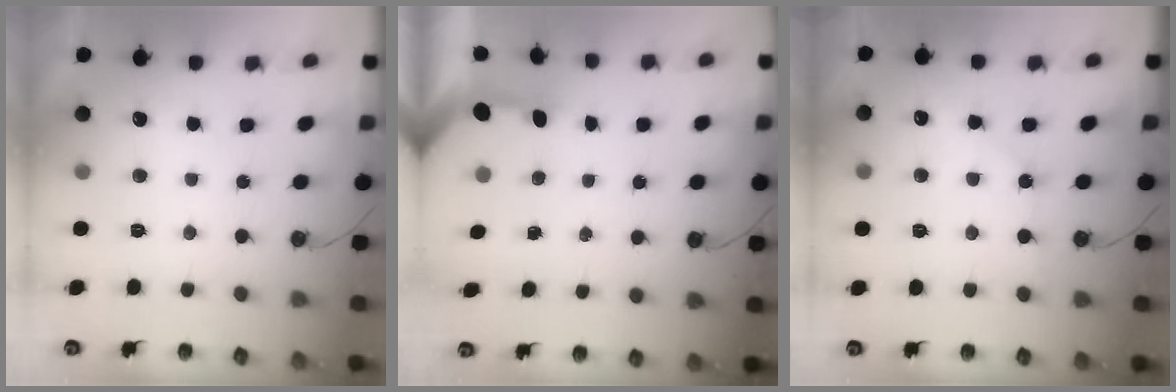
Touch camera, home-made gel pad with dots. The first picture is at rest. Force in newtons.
{"total": 3.3, "press": 3.3, "slide": 0.3}
{"total": 4.7, "press": 4.6, "slide": 0.6}